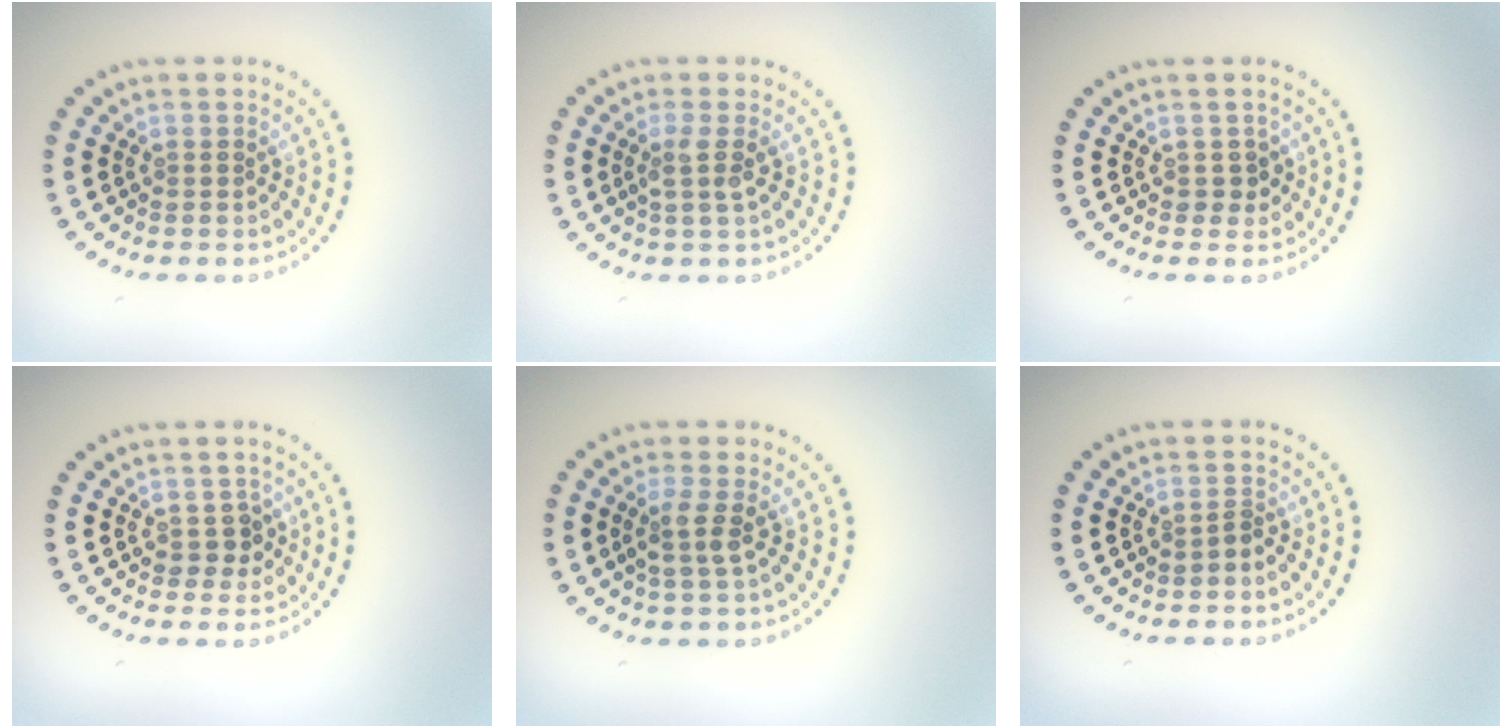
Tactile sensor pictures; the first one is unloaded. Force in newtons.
{"total": 1.8, "press": 1.3, "slide": 1.2}
{"total": 1.1, "press": 1.0, "slide": 0.6}
{"total": 1.4, "press": 1.3, "slide": 0.7}
{"total": 1.8, "press": 1.4, "slide": 1.1}
{"total": 0.7, "press": 0.4, "slide": 0.5}